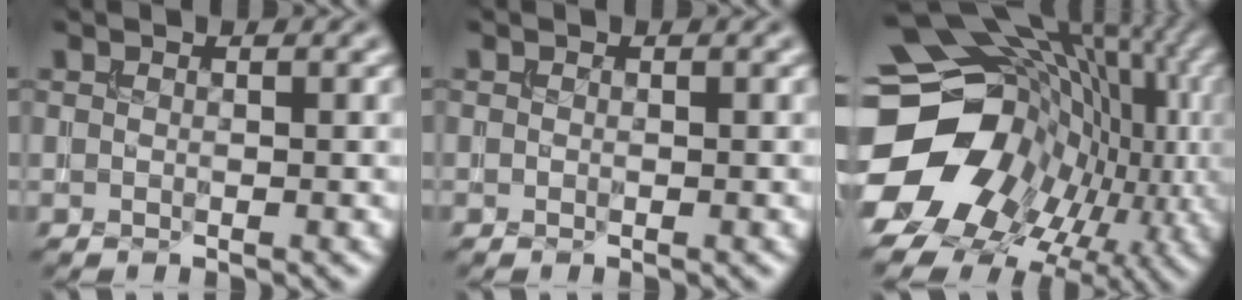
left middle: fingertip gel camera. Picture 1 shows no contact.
{"total": 0.0}
{"total": 20.6, "force": [-2.9, 16.8, 11.6], "torque": [-0.194, -0.002, -0.054]}